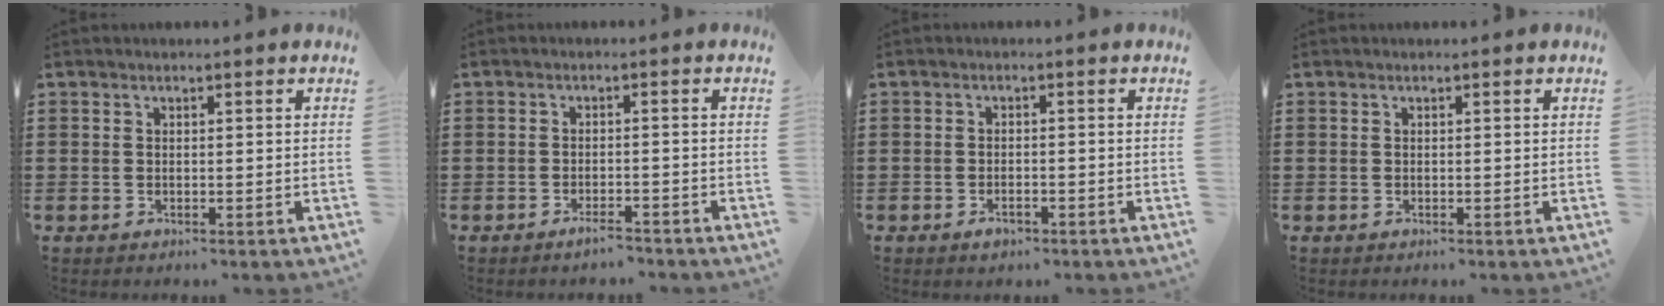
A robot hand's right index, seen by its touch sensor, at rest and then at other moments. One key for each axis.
{"total": 2.2, "fx": -2.0, "fy": 0.4, "fz": 0.8, "tx": -0.017, "ty": 0.003, "tz": -0.037}
{"total": 1.5, "fx": -1.1, "fy": 0.7, "fz": 0.7, "tx": -0.017, "ty": -0.001, "tz": -0.021}
{"total": 0.0}